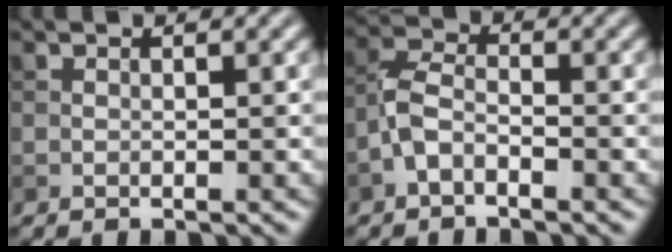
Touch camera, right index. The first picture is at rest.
{"total": 2.8, "force": [-1.5, 1.4, 1.9], "torque": [-0.041, 0.010, -0.040]}